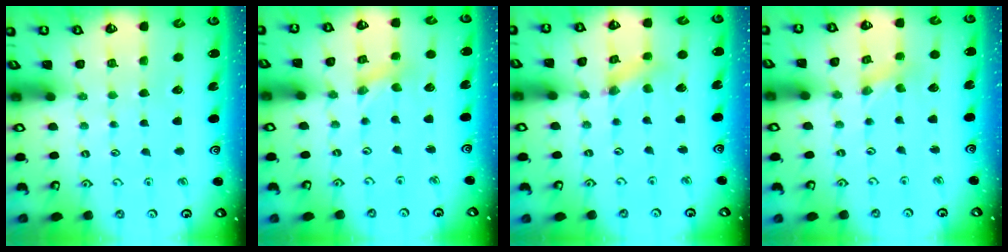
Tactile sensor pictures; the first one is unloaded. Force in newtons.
{"total": 0.0}
{"total": 2.5, "press": 2.4, "slide": 0.3}
{"total": 0.0}